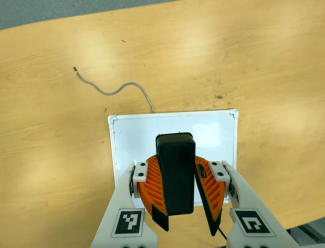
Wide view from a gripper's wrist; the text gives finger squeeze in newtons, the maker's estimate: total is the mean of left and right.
{"total": 9.9, "left": 10.1, "right": 9.7}